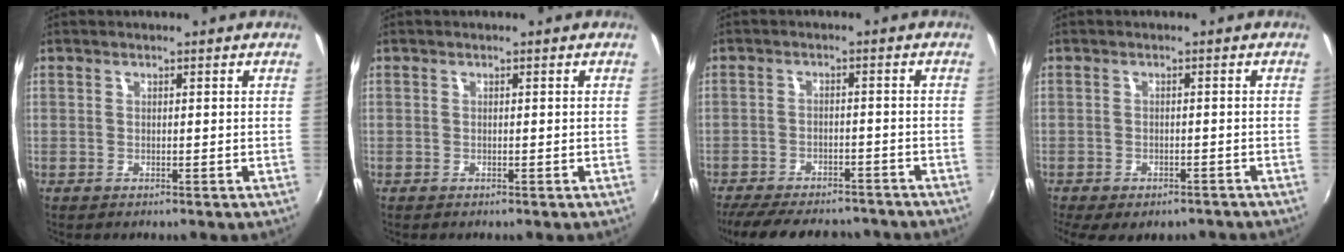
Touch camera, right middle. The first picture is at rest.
{"total": 0.0}
{"total": 16.7, "force": [-14.0, 5.7, 7.2], "torque": [-0.158, -0.013, -0.194]}
{"total": 9.3, "force": [-6.9, 3.8, 4.8], "torque": [-0.106, -0.034, -0.094]}